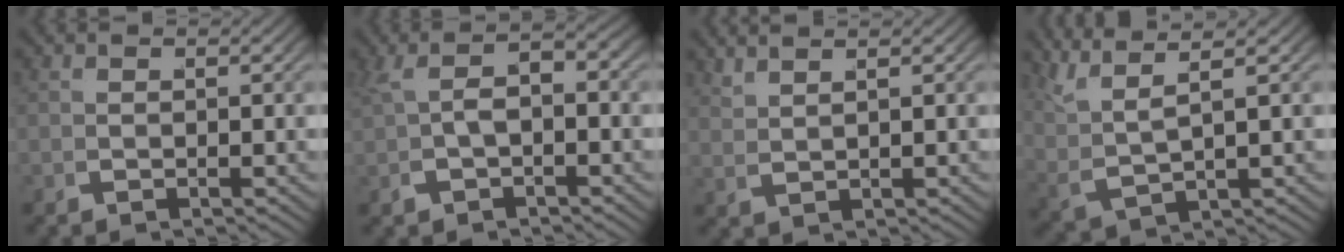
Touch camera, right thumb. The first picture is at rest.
{"total": 2.2, "force": [-0.4, 0.9, 2.0], "torque": [-0.038, 0.004, 0.002]}
{"total": 2.0, "force": [1.8, -0.7, 0.4], "torque": [-0.004, 0.014, 0.044]}
{"total": 5.0, "force": [3.4, 1.6, 3.2], "torque": [-0.069, 0.013, 0.072]}